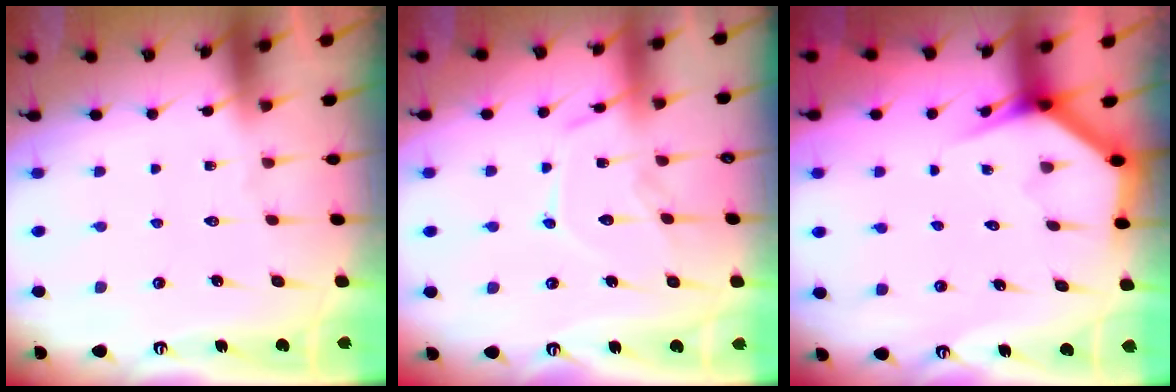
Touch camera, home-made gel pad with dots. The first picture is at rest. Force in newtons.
{"total": 12.0, "press": 12.0, "slide": 0.8}
{"total": 3.4, "press": 3.4, "slide": 0.3}